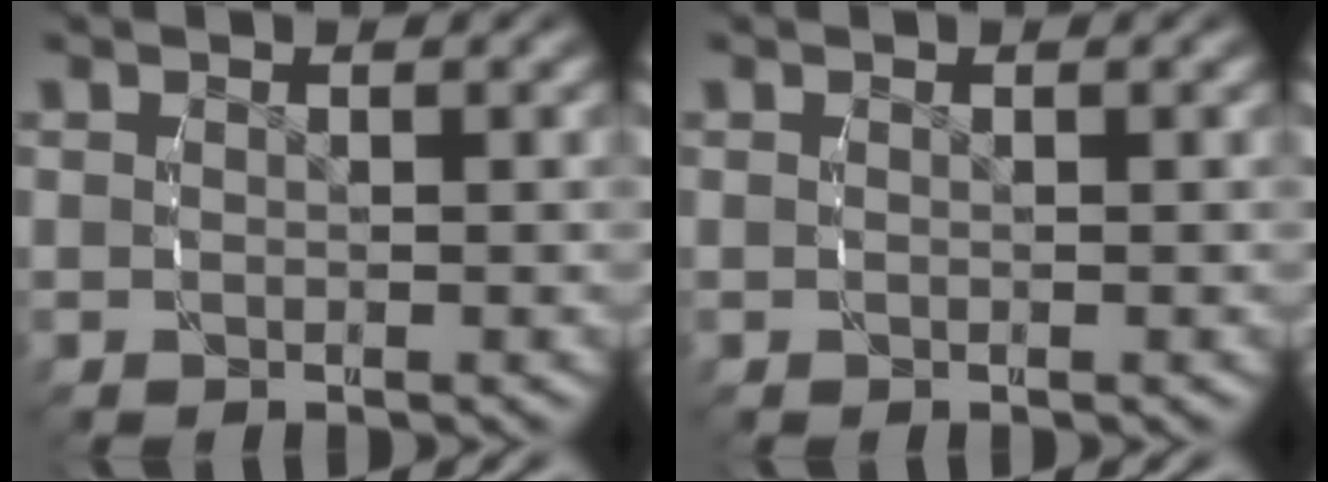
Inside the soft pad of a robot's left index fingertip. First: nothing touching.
{"total": 0.0}